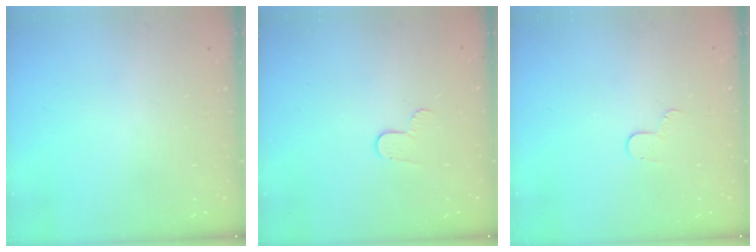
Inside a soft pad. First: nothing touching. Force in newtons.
{"total": 5.1, "press": 5.1, "slide": 0.5}
{"total": 4.2, "press": 4.2, "slide": 0.4}